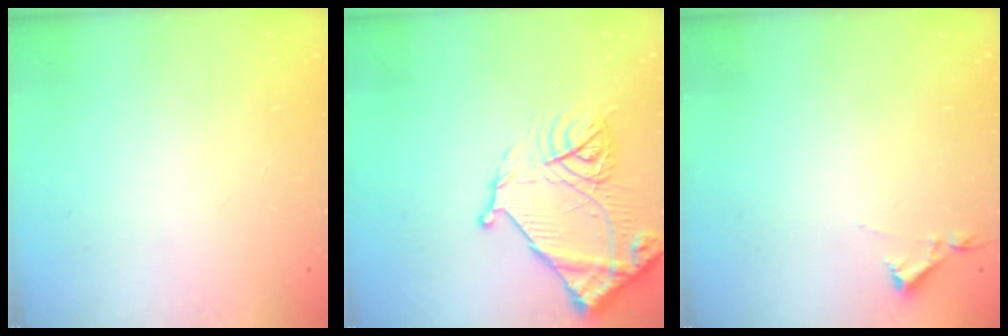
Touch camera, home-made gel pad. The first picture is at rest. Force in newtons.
{"total": 16.4, "press": 16.3, "slide": 1.6}
{"total": 2.9, "press": 2.9, "slide": 0.5}